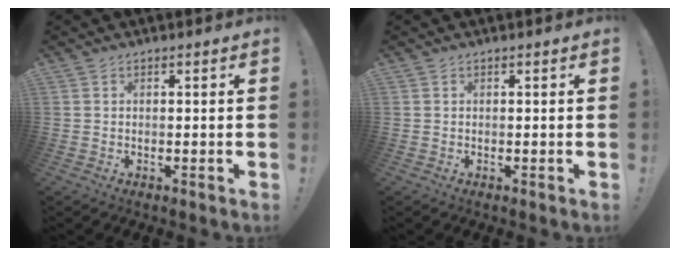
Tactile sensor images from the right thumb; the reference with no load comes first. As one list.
[{"total": 0.0}]